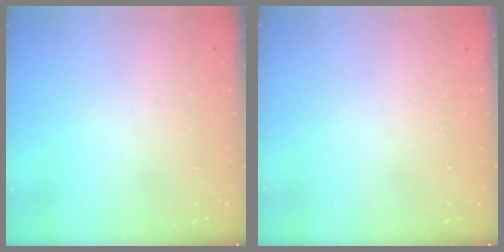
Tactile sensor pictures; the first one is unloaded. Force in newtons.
{"total": 0.0}